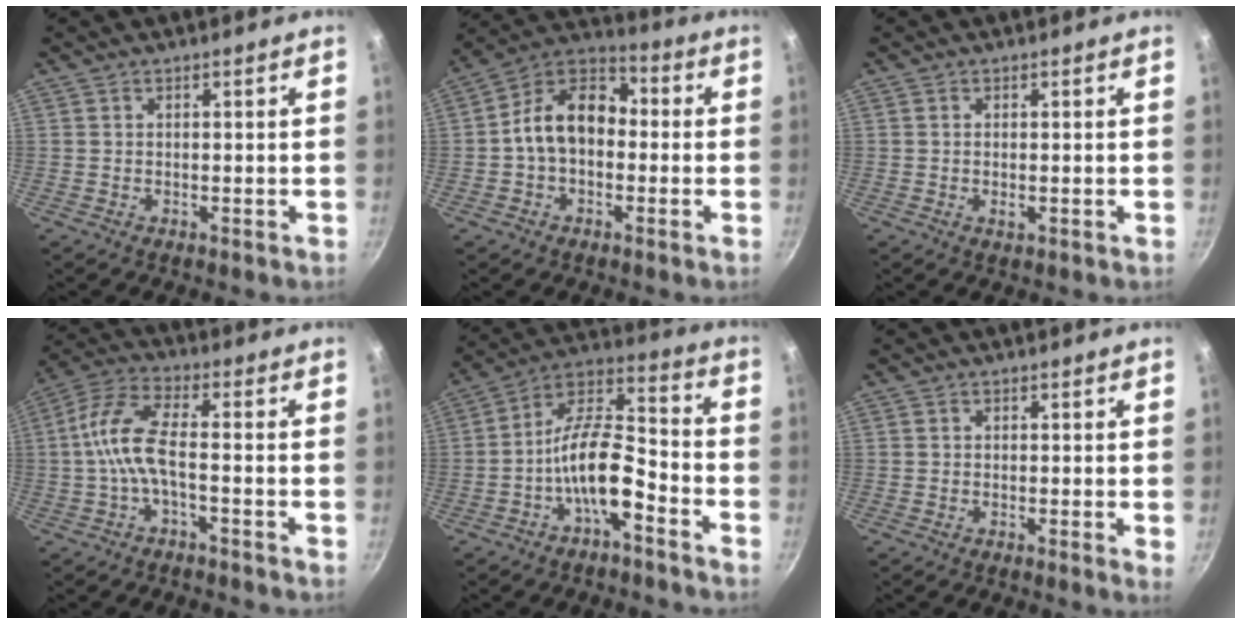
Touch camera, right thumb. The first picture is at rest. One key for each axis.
{"total": 12.9, "fx": -0.8, "fy": 9.1, "fz": 9.1, "tx": -0.117, "ty": 0.046, "tz": -0.038}
{"total": 1.1, "fx": -0.2, "fy": 0.4, "fz": 1.0, "tx": -0.020, "ty": -0.001, "tz": -0.004}
{"total": 8.7, "fx": -2.0, "fy": 2.9, "fz": 8.0, "tx": -0.183, "ty": 0.029, "tz": -0.053}
{"total": 12.9, "fx": -5.5, "fy": 5.1, "fz": 10.4, "tx": -0.174, "ty": 0.058, "tz": -0.109}
{"total": 1.1, "fx": 0.0, "fy": 0.2, "fz": 1.1, "tx": -0.016, "ty": -0.004, "tz": -0.004}